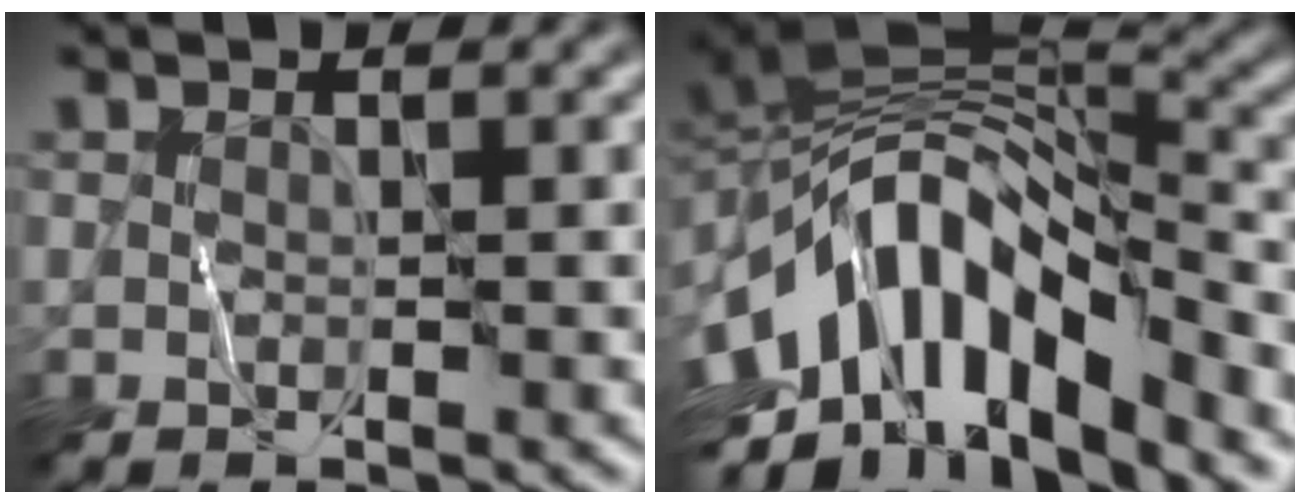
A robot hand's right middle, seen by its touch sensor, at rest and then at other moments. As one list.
[{"total": 13.5, "force": [-4.3, 6.7, 10.9], "torque": [-0.191, 0.014, -0.082]}]